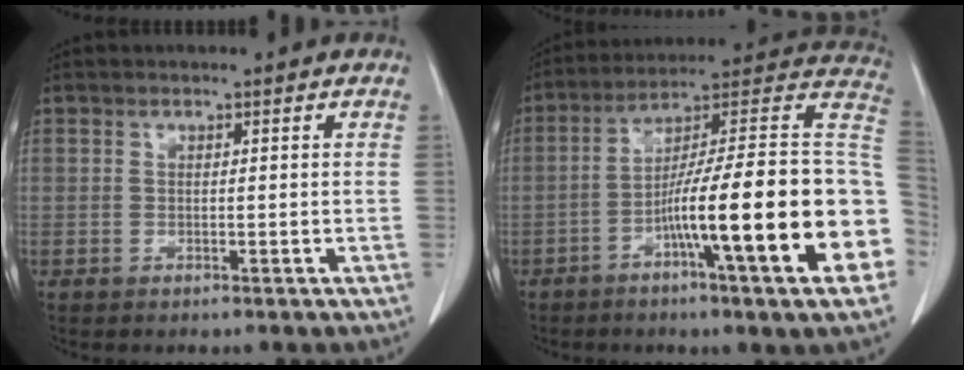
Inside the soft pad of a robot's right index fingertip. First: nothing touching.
{"total": 24.9, "force": [-6.5, 0.9, 24.0], "torque": [-0.264, 0.014, -0.107]}